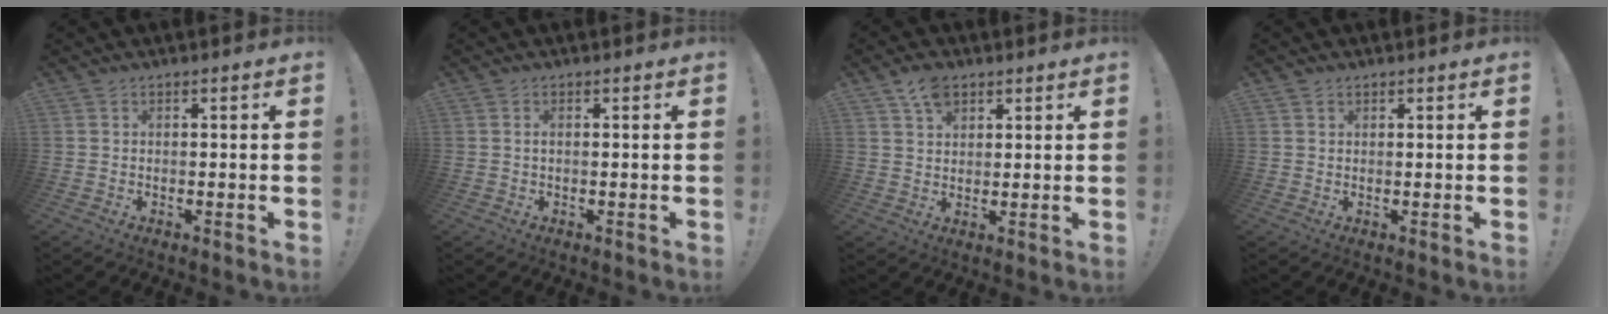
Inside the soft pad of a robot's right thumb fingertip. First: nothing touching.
{"total": 0.8, "force": [-0.1, 0.1, 0.8], "torque": [-0.024, 0.005, -0.001]}
{"total": 5.9, "force": [3.6, 3.6, 3.0], "torque": [-0.052, -0.008, 0.067]}
{"total": 0.9, "force": [0.7, 0.5, 0.2], "torque": [0.000, 0.000, 0.012]}